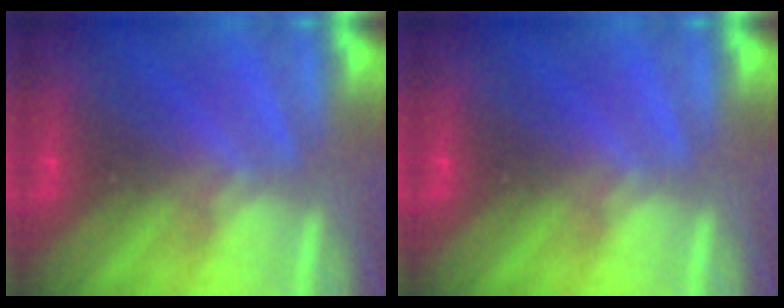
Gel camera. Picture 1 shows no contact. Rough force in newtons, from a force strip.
{"total": 0.0}